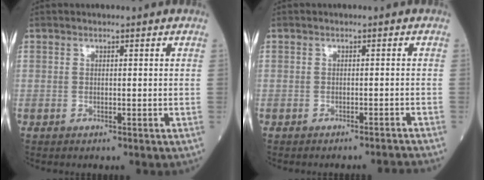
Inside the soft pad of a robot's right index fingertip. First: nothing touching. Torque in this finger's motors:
{"motor_torque": [-0.33, -0.30, 0.06, 0.00]}